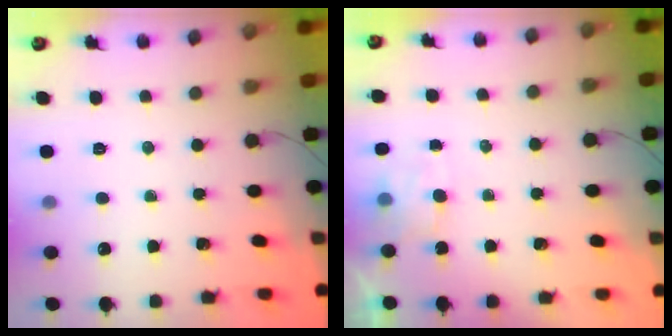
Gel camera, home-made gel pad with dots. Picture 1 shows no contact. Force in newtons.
{"total": 5.5, "press": 5.4, "slide": 1.2}